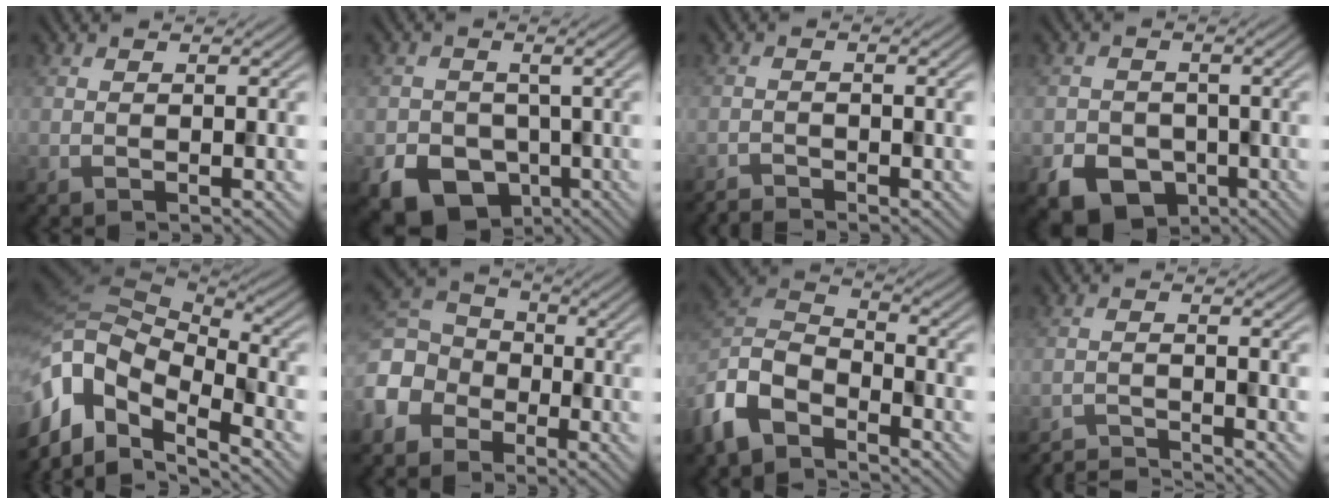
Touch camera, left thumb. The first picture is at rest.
{"total": 8.6, "force": [-3.6, 6.1, 4.8], "torque": [-0.085, -0.027, -0.051]}
{"total": 2.1, "force": [-1.7, 0.3, 1.2], "torque": [-0.021, -0.002, -0.036]}
{"total": 6.6, "force": [-3.2, 4.9, 3.1], "torque": [-0.054, -0.017, -0.057]}
{"total": 14.7, "force": [-5.3, 8.8, 10.6], "torque": [-0.255, -0.022, -0.085]}
{"total": 7.9, "force": [-3.6, 6.2, 3.2], "torque": [-0.101, -0.007, -0.092]}
{"total": 9.9, "force": [-6.7, 4.6, 5.7], "torque": [-0.135, -0.006, -0.156]}
{"total": 3.0, "force": [-3.0, 0.1, 0.5], "torque": [-0.004, -0.001, -0.061]}